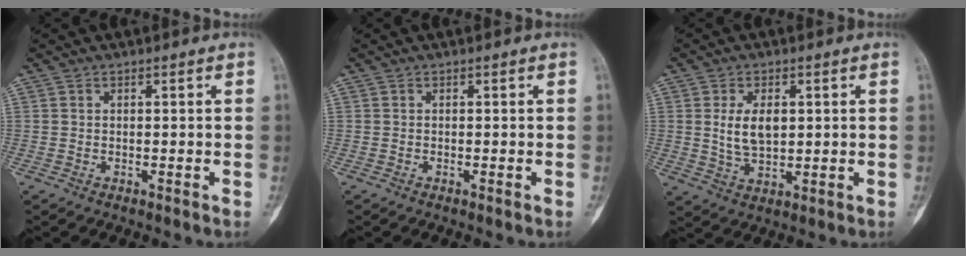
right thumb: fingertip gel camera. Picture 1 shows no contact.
{"total": 0.0}
{"total": 6.8, "force": [1.2, 3.9, 5.4], "torque": [-0.088, -0.009, 0.028]}